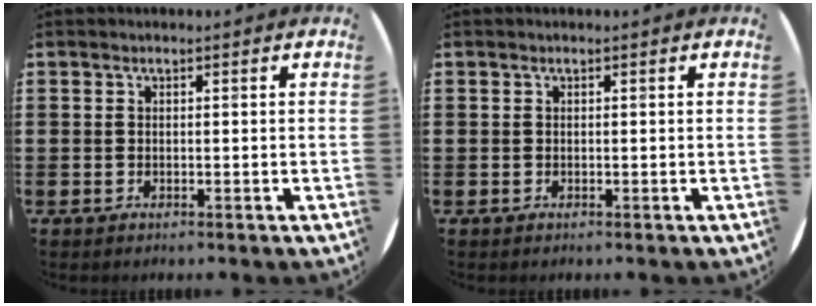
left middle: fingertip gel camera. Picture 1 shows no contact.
{"total": 0.0}